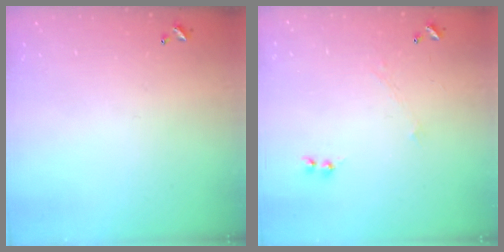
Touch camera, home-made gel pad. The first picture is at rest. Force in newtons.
{"total": 1.1, "press": 0.9, "slide": 0.5}